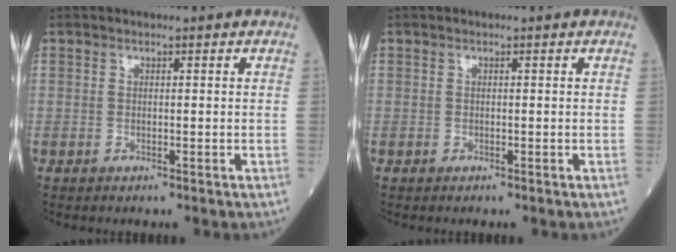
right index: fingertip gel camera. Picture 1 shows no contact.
{"total": 0.0}